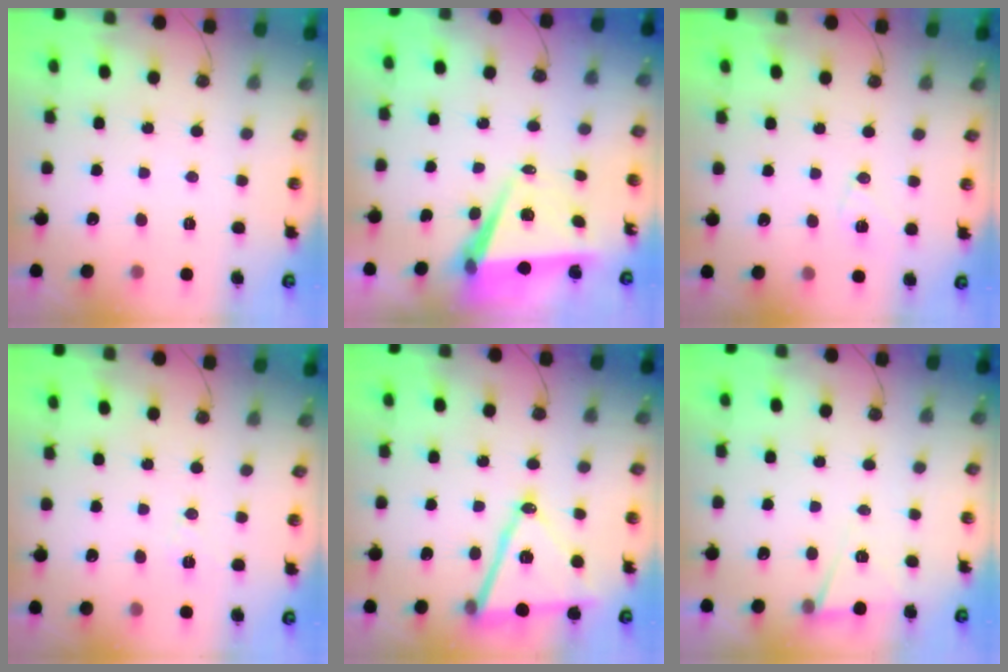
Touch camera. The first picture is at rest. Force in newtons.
{"total": 7.1, "press": 5.5, "slide": 4.5}
{"total": 7.4, "press": 7.4, "slide": 0.7}
{"total": 6.3, "press": 4.5, "slide": 4.4}
{"total": 15.6, "press": 15.2, "slide": 3.8}
{"total": 6.1, "press": 3.9, "slide": 4.7}